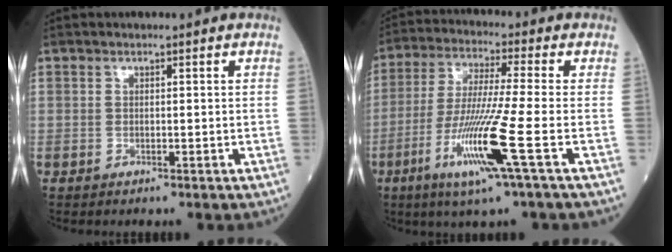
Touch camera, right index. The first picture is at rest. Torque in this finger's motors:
{"motor_torque": [1.70, -0.43, 0.99, 0.21]}